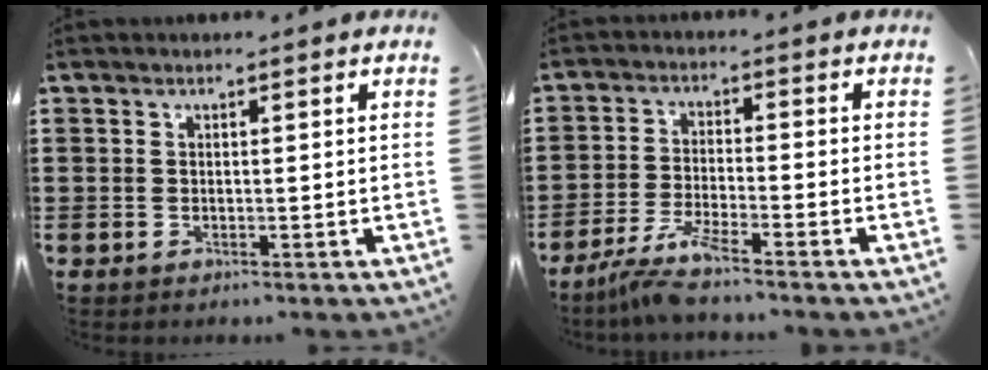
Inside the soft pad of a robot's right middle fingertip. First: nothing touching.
{"total": 5.1, "force": [-4.3, -0.2, 2.8], "torque": [-0.068, -0.018, -0.084]}